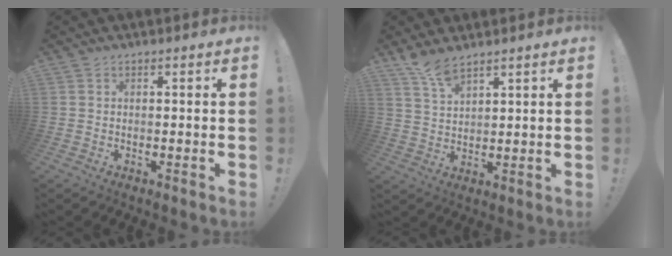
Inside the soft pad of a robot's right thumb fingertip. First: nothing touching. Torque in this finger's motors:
{"motor_torque": [0.02, 1.11, 0.15, 0.05, 0.00]}